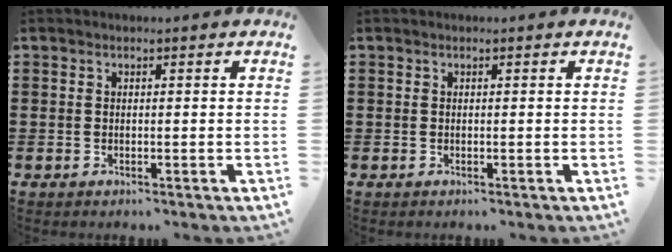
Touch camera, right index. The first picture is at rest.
{"total": 0.0}